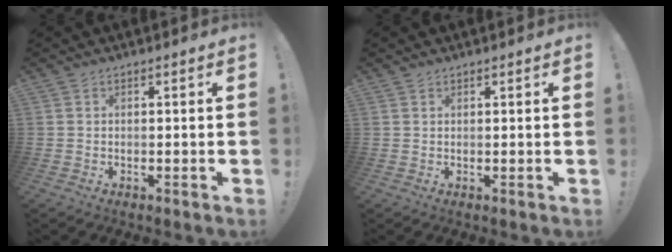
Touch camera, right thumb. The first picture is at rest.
{"total": 0.6, "force": [0.4, 0.5, -0.1], "torque": [0.005, -0.001, 0.008]}